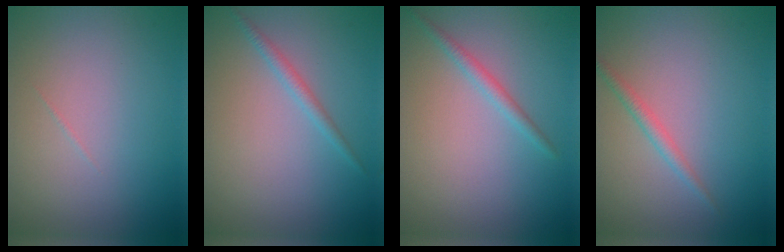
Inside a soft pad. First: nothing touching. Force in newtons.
{"total": 1.3, "press": 1.3, "slide": 0.1}
{"total": 1.4, "press": 1.4, "slide": 0.0}
{"total": 1.4, "press": 1.4, "slide": 0.1}